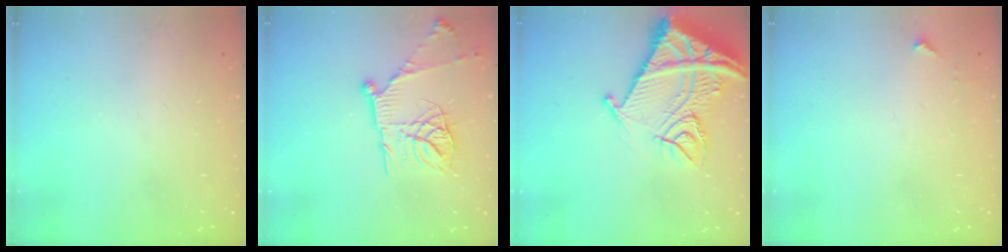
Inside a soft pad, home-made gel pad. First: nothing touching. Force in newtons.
{"total": 17.9, "press": 17.8, "slide": 1.6}
{"total": 19.6, "press": 19.5, "slide": 2.1}
{"total": 3.4, "press": 3.4, "slide": 0.4}